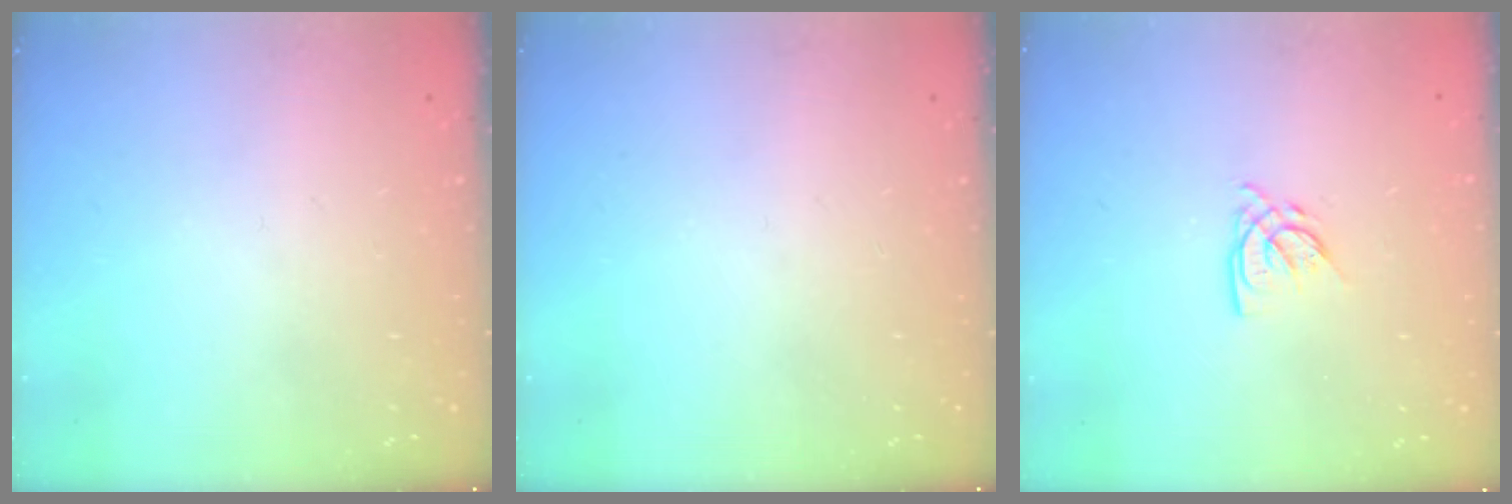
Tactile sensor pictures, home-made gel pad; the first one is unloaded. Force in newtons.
{"total": 0.0}
{"total": 4.7, "press": 4.7, "slide": 0.2}